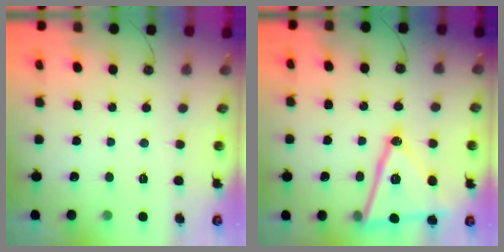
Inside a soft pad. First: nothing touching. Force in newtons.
{"total": 18.6, "press": 18.3, "slide": 3.3}